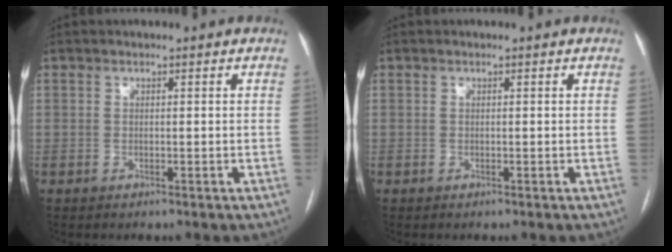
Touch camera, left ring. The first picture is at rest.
{"total": 0.0}